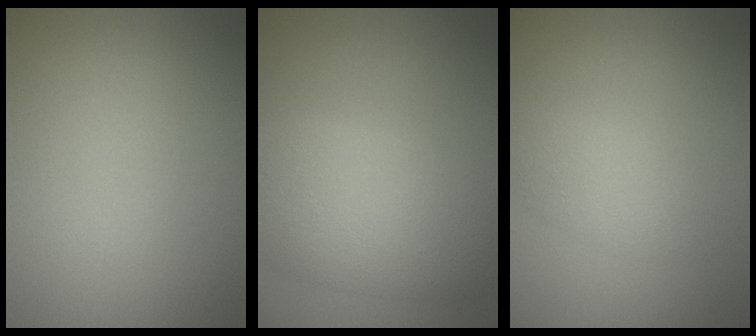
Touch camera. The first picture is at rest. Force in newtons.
{"total": 8.1, "press": 8.1, "slide": 0.4}
{"total": 2.4, "press": 2.4, "slide": 0.1}